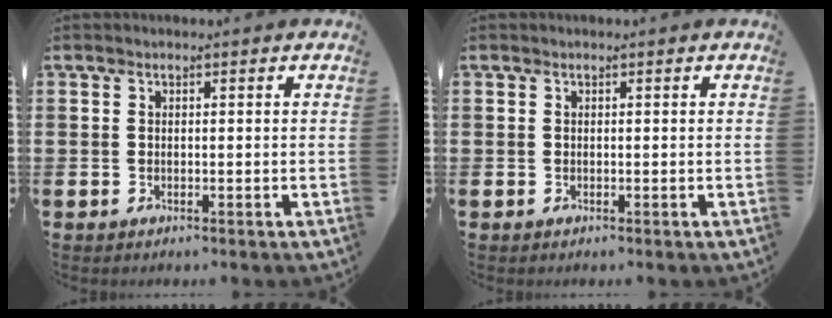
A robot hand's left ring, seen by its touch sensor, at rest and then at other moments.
{"total": 0.0}